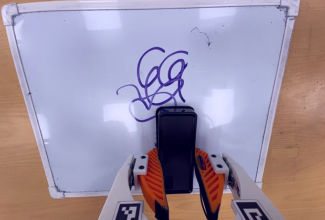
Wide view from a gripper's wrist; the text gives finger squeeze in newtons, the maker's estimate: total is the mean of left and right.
{"total": 8.7, "left": 6.9, "right": 10.5}